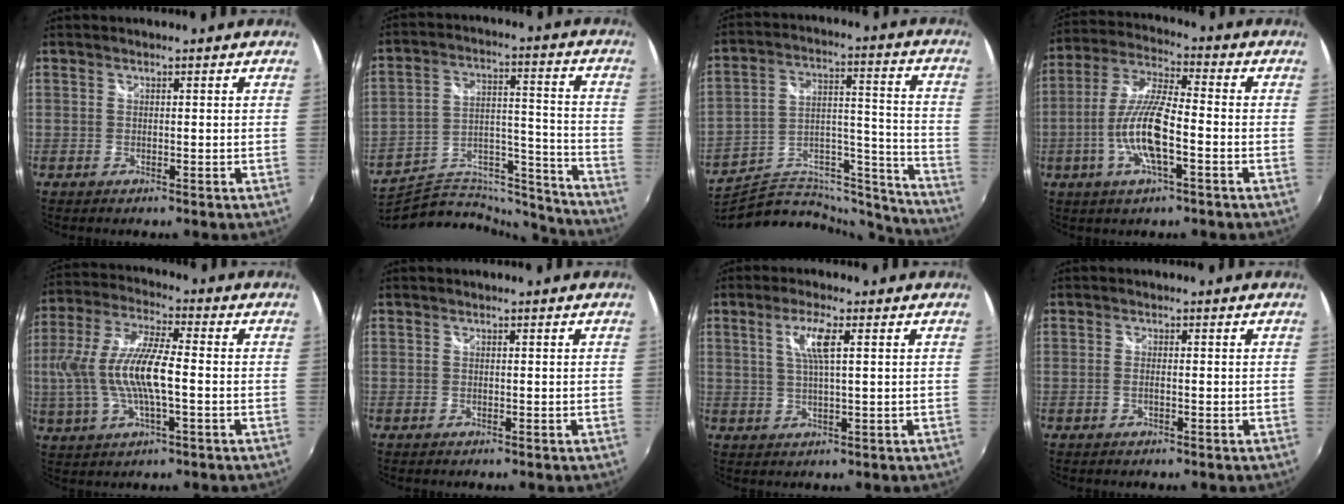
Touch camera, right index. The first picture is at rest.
{"total": 20.1, "force": [-17.6, 7.6, 6.0], "torque": [-0.106, 0.055, -0.248]}
{"total": 22.0, "force": [-18.8, 8.5, 7.5], "torque": [-0.117, 0.061, -0.263]}
{"total": 12.1, "force": [-3.6, 2.7, 11.3], "torque": [-0.235, -0.002, -0.069]}
{"total": 13.7, "force": [-1.4, 3.9, 13.0], "torque": [-0.262, 0.001, -0.026]}
{"total": 0.0}
{"total": 5.1, "force": [1.6, 0.3, 4.8], "torque": [-0.094, 0.000, 0.031]}
{"total": 1.0, "force": [-0.3, 0.2, 1.0], "torque": [-0.021, 0.000, -0.006]}